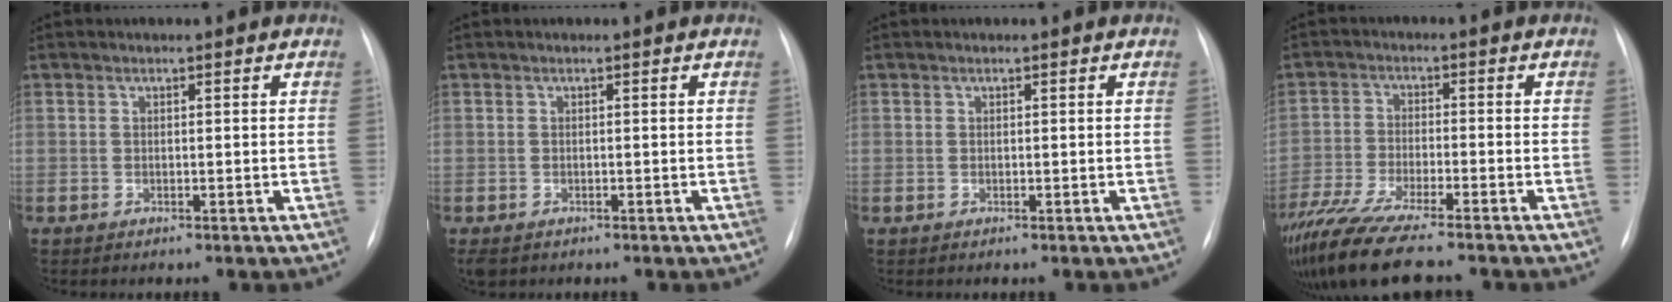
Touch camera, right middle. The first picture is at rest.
{"total": 2.2, "force": [-1.5, 1.4, 0.9], "torque": [-0.017, -0.004, -0.018]}
{"total": 0.0}
{"total": 13.6, "force": [-11.1, 1.6, 7.9], "torque": [-0.149, -0.033, -0.186]}